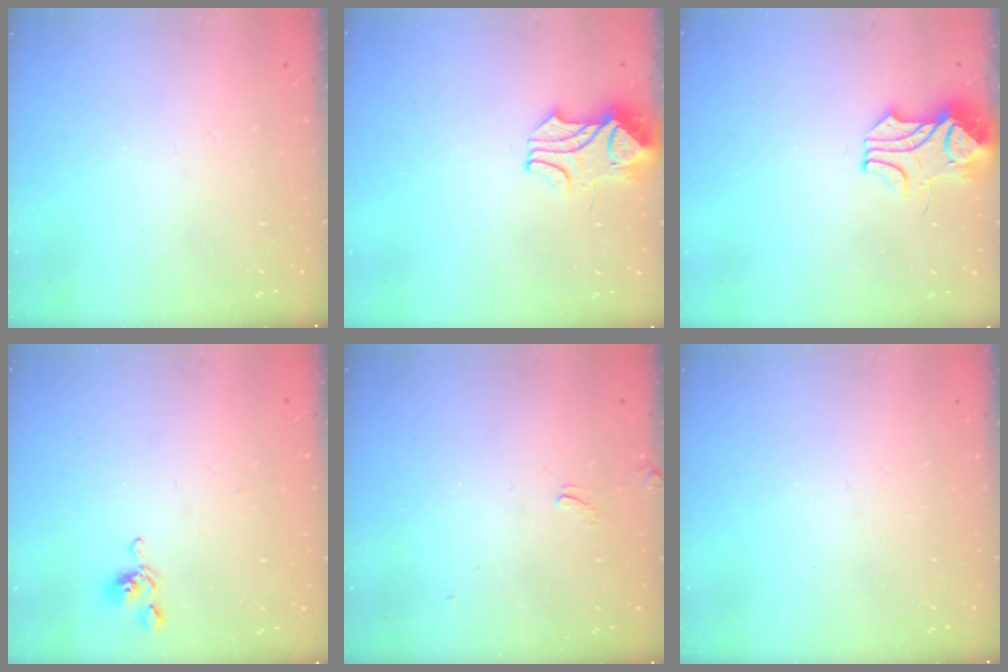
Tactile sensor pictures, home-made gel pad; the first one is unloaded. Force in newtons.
{"total": 2.4, "press": 2.2, "slide": 0.8}
{"total": 2.5, "press": 2.3, "slide": 1.0}
{"total": 5.5, "press": 5.5, "slide": 0.2}
{"total": 3.8, "press": 3.8, "slide": 0.3}
{"total": 0.0}